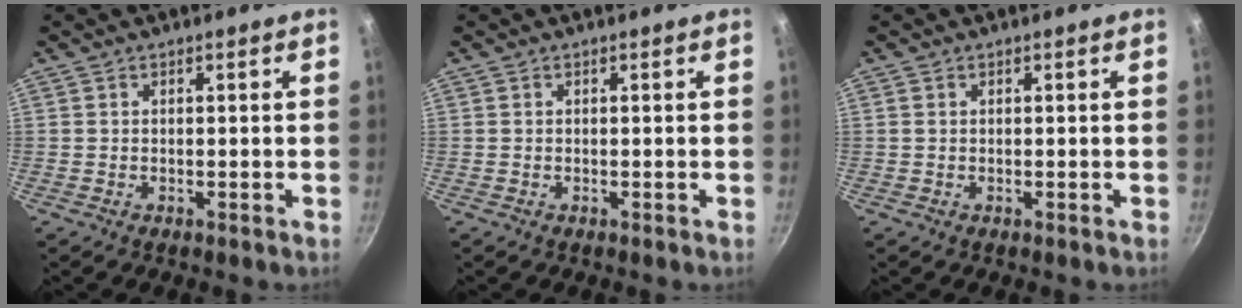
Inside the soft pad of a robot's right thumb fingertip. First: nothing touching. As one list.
[{"total": 0.0}, {"total": 0.6, "force": [0.1, 0.4, 0.5], "torque": [-0.010, 0.001, 0.002]}]